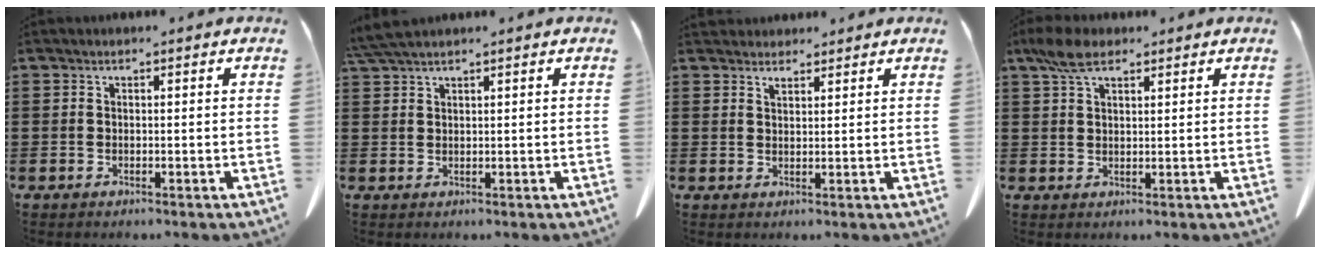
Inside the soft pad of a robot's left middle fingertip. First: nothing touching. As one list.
[{"total": 3.1, "force": [2.5, 0.1, 1.7], "torque": [-0.040, -0.001, 0.050]}, {"total": 1.8, "force": [1.7, 0.4, 0.3], "torque": [-0.010, -0.001, 0.034]}, {"total": 4.9, "force": [3.1, 1.9, 3.3], "torque": [-0.073, 0.006, 0.059]}]